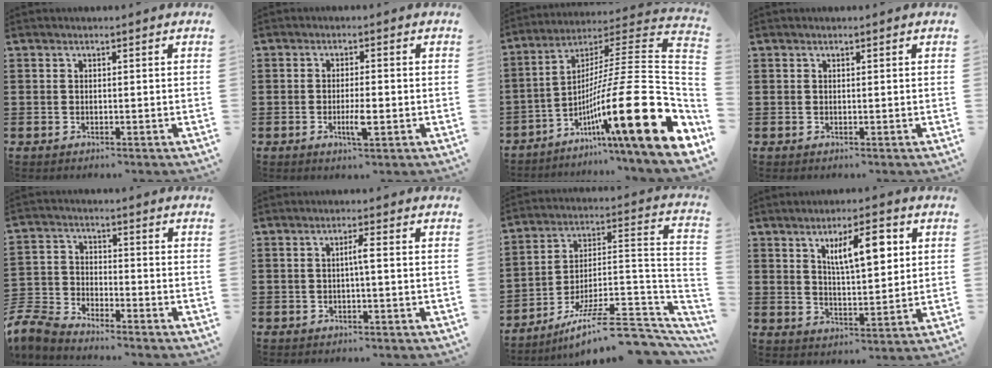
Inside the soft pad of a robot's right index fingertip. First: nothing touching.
{"total": 3.4, "force": [-1.2, 0.6, 3.1], "torque": [-0.059, -0.001, -0.023]}
{"total": 22.6, "force": [-8.1, 3.1, 20.8], "torque": [-0.355, -0.018, -0.145]}
{"total": 0.0}
{"total": 5.7, "force": [-5.6, 1.0, 0.8], "torque": [-0.048, -0.005, -0.120]}
{"total": 2.2, "force": [-0.2, 0.0, 2.2], "torque": [-0.042, 0.000, -0.007]}
{"total": 11.1, "force": [-8.3, 2.4, 6.9], "torque": [-0.108, 0.021, -0.153]}
{"total": 8.2, "force": [3.2, 2.7, 7.0], "torque": [-0.119, 0.000, 0.047]}